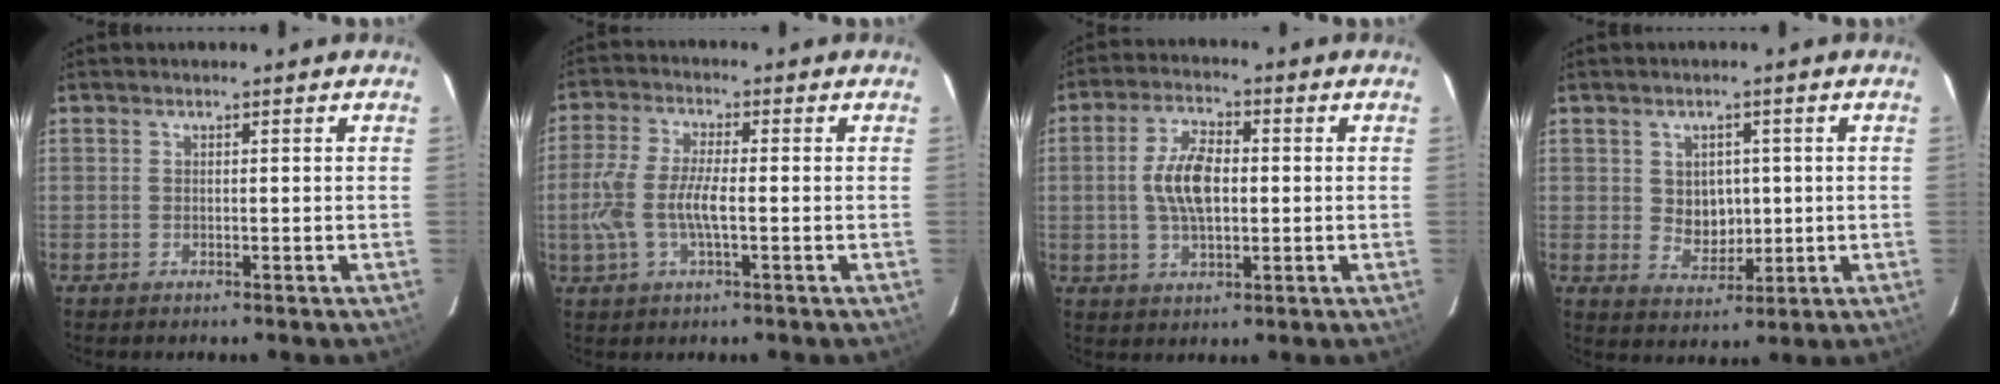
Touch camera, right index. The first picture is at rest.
{"total": 8.3, "force": [-1.4, 2.6, 7.7], "torque": [-0.167, 0.000, -0.028]}
{"total": 8.7, "force": [0.1, 4.3, 7.5], "torque": [-0.145, 0.010, 0.003]}
{"total": 5.6, "force": [0.5, 4.8, 2.8], "torque": [-0.048, 0.003, 0.020]}